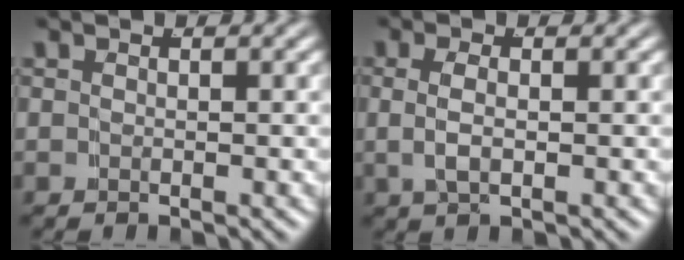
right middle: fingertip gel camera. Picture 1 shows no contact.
{"total": 2.4, "force": [0.2, 1.1, 2.1], "torque": [-0.044, 0.000, 0.003]}